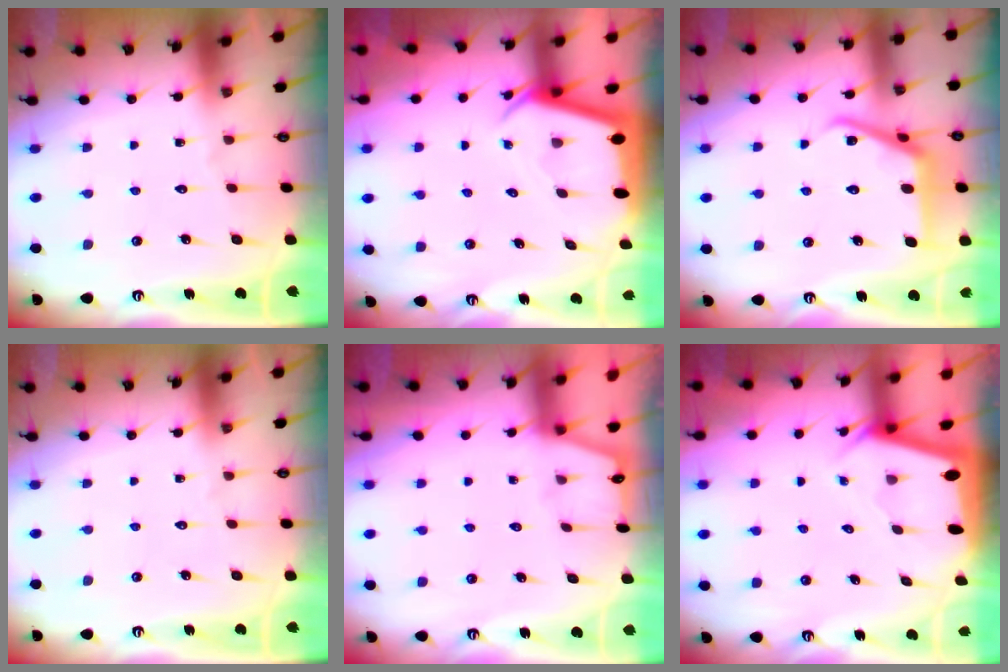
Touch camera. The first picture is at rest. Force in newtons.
{"total": 2.6, "press": 2.6, "slide": 0.2}
{"total": 10.5, "press": 10.5, "slide": 0.3}
{"total": 0.0}
{"total": 0.8, "press": 0.7, "slide": 0.2}
{"total": 2.2, "press": 2.2, "slide": 0.0}